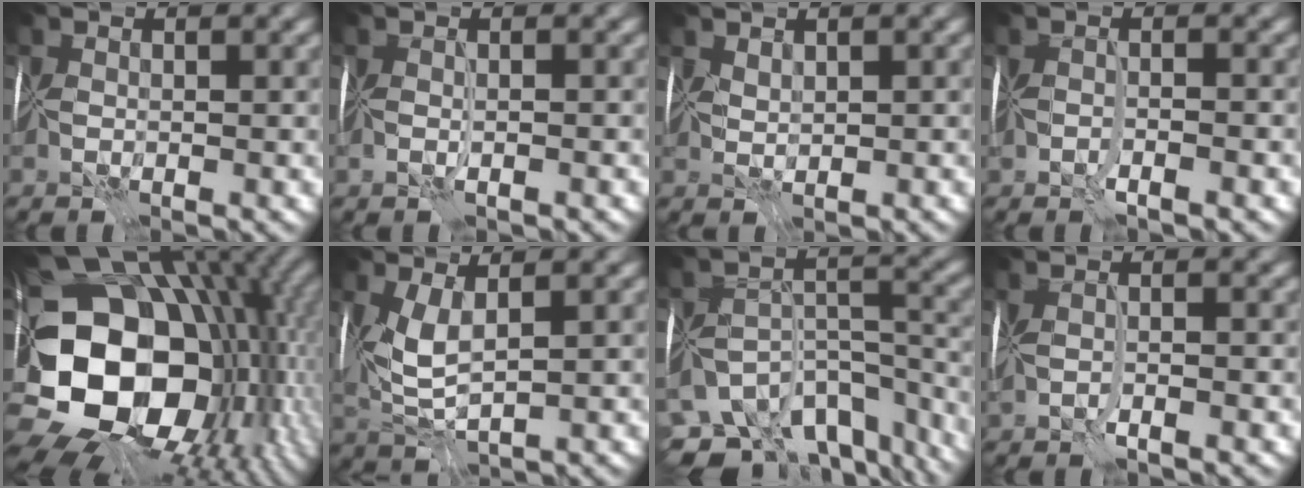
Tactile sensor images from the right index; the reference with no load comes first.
{"total": 0.9, "force": [-0.5, -0.8, -0.2], "torque": [0.007, -0.007, -0.007]}
{"total": 1.0, "force": [0.9, -0.4, -0.1], "torque": [0.002, -0.003, 0.018]}
{"total": 1.3, "force": [-1.0, -0.9, 0.2], "torque": [0.000, -0.002, -0.020]}
{"total": 19.2, "force": [-2.1, 13.8, 13.2], "torque": [-0.251, -0.012, -0.023]}
{"total": 3.8, "force": [0.9, 1.0, 3.6], "torque": [-0.088, -0.002, 0.018]}
{"total": 11.7, "force": [-10.0, 4.7, 4.0], "torque": [-0.066, -0.007, -0.132]}
{"total": 1.3, "force": [-0.8, -0.9, 0.6], "torque": [-0.014, -0.006, -0.016]}